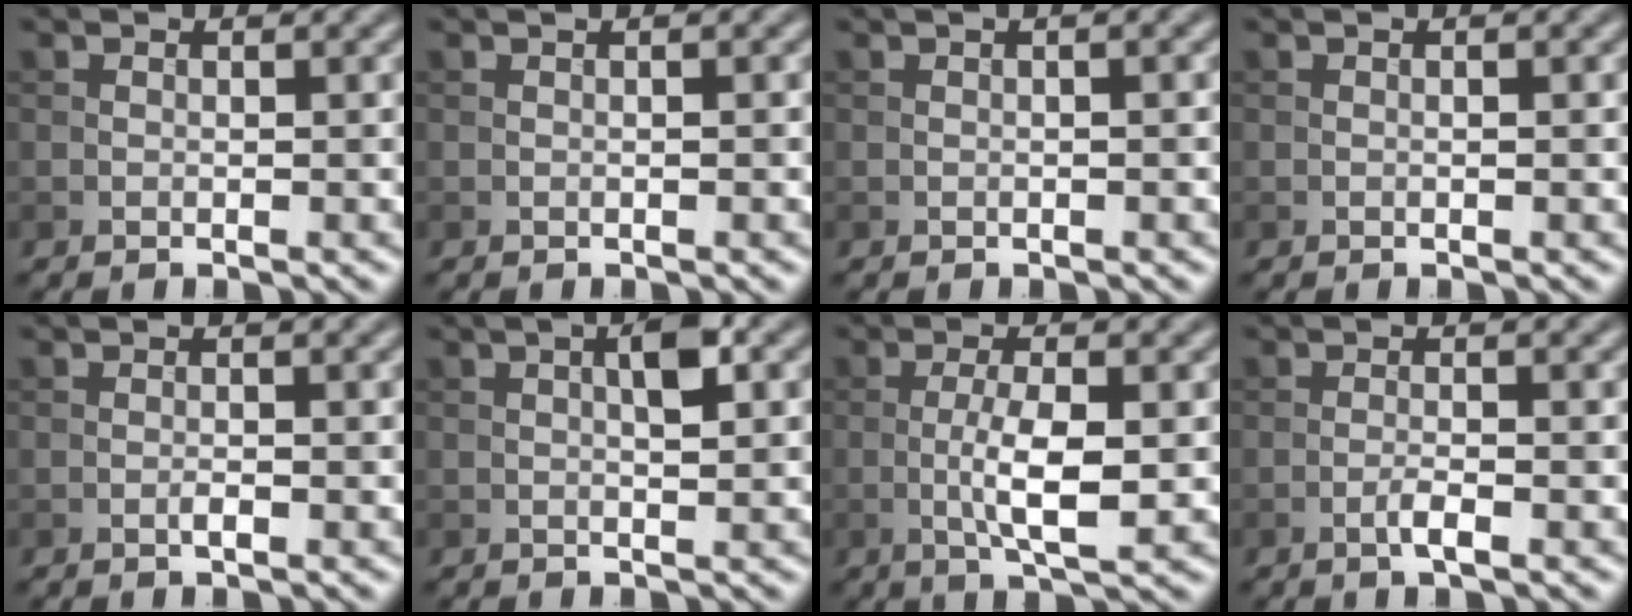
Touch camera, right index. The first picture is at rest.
{"total": 1.2, "force": [0.3, 0.3, 1.1], "torque": [-0.018, 0.001, -0.001]}
{"total": 1.7, "force": [0.5, 0.4, 1.6], "torque": [-0.026, 0.003, 0.002]}
{"total": 0.7, "force": [0.1, 0.1, 0.7], "torque": [-0.011, 0.001, 0.001]}
{"total": 1.1, "force": [-0.4, 0.2, 1.0], "torque": [-0.018, 0.000, -0.009]}
{"total": 3.3, "force": [0.8, 0.8, 3.1], "torque": [-0.053, 0.007, 0.012]}
{"total": 5.0, "force": [-0.6, 1.2, 4.9], "torque": [-0.093, -0.002, -0.012]}
{"total": 1.9, "force": [-0.8, 0.3, 1.7], "torque": [-0.031, 0.004, -0.019]}